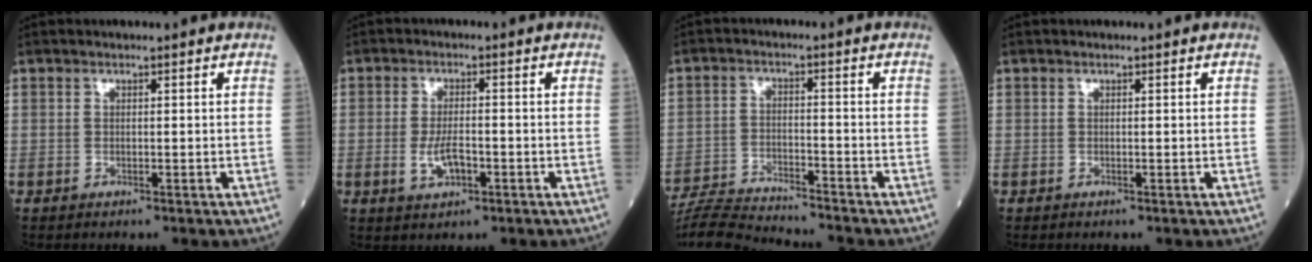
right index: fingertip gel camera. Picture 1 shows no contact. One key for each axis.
{"total": 4.2, "fx": -1.3, "fy": 1.6, "fz": 3.7, "tx": -0.073, "ty": -0.002, "tz": -0.021}
{"total": 11.1, "fx": -10.7, "fy": -0.9, "fz": 2.6, "tx": -0.039, "ty": -0.008, "tz": -0.187}
{"total": 0.0}